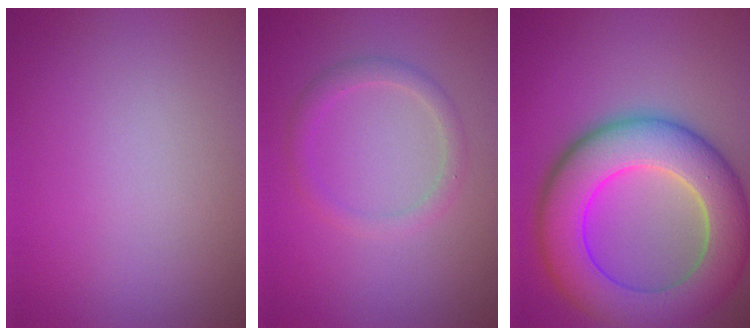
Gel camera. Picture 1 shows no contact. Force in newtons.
{"total": 1.9, "press": 1.9, "slide": 0.1}
{"total": 10.6, "press": 10.6, "slide": 0.2}